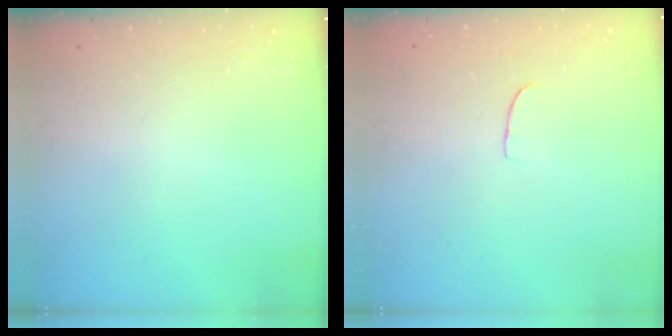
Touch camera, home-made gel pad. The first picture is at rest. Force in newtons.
{"total": 5.7, "press": 5.7, "slide": 0.5}